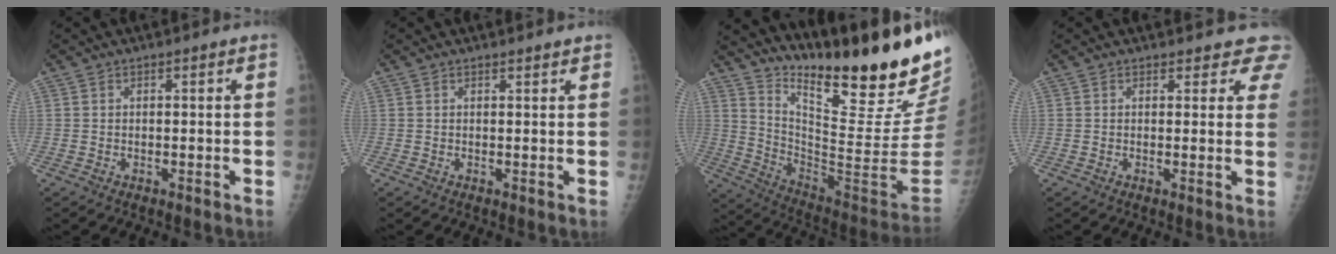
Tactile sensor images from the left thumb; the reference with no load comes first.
{"total": 1.0, "force": [0.9, 0.2, 0.3], "torque": [-0.002, -0.003, 0.012]}
{"total": 27.7, "force": [19.8, 4.0, 19.0], "torque": [-0.263, -0.135, 0.306]}
{"total": 5.0, "force": [4.5, 2.2, 0.3], "torque": [0.039, -0.019, 0.024]}